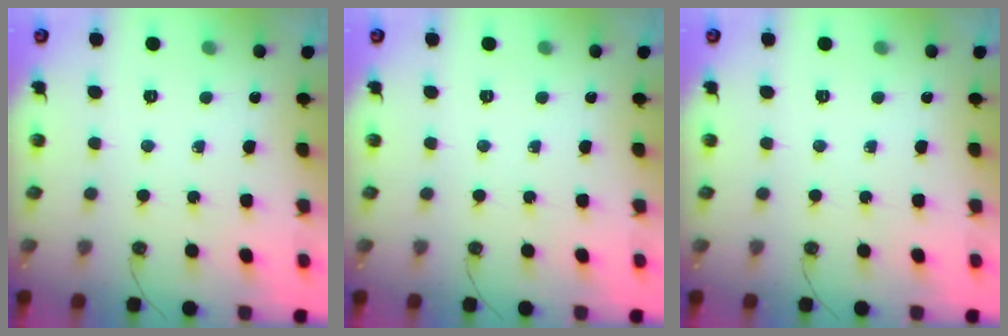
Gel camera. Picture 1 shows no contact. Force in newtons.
{"total": 0.0}
{"total": 0.0}